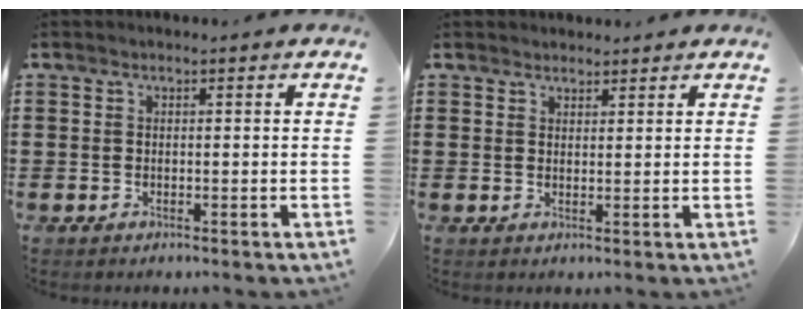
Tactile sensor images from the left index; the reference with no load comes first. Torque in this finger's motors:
{"motor_torque": [1.11, -0.43, -0.14, 0.00]}